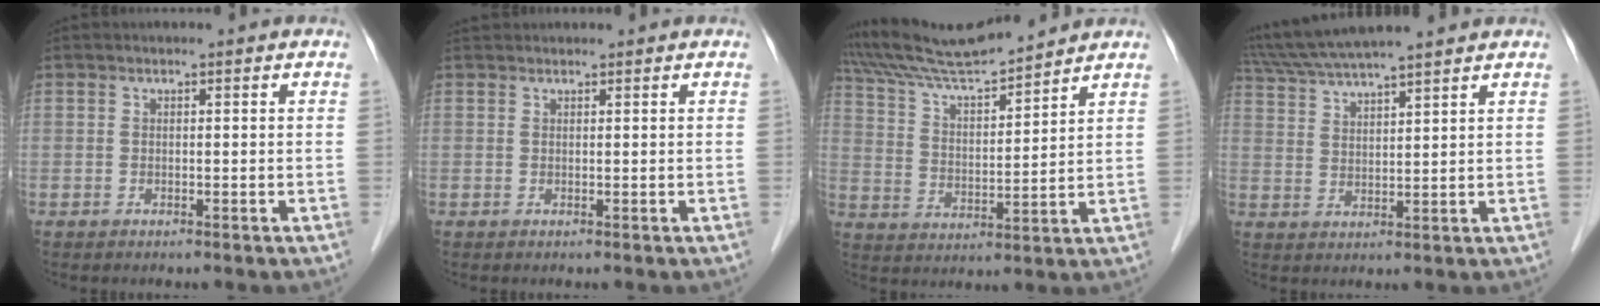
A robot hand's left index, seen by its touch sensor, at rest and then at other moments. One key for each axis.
{"total": 1.3, "fx": 1.2, "fy": 0.3, "fz": 0.1, "tx": -0.009, "ty": 0.021, "tz": 0.025}
{"total": 12.0, "fx": 11.4, "fy": -0.2, "fz": 3.7, "tx": -0.078, "ty": 0.015, "tz": 0.211}
{"total": 13.5, "fx": 11.8, "fy": 0.4, "fz": 6.4, "tx": -0.124, "ty": 0.038, "tz": 0.198}